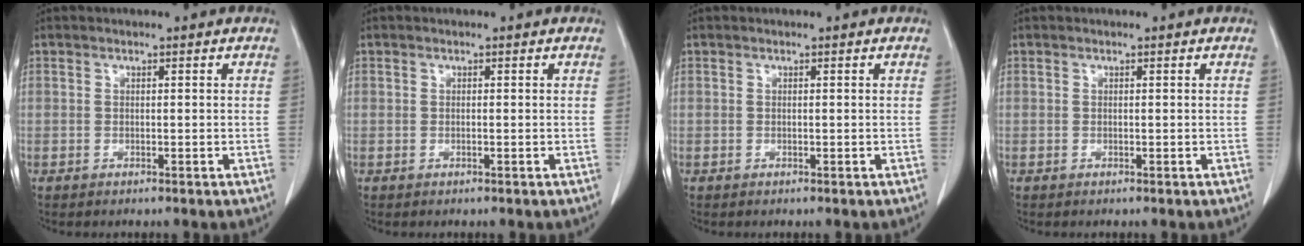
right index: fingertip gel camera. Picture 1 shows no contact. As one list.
[{"total": 0.0}, {"total": 0.0}, {"total": 0.0}]